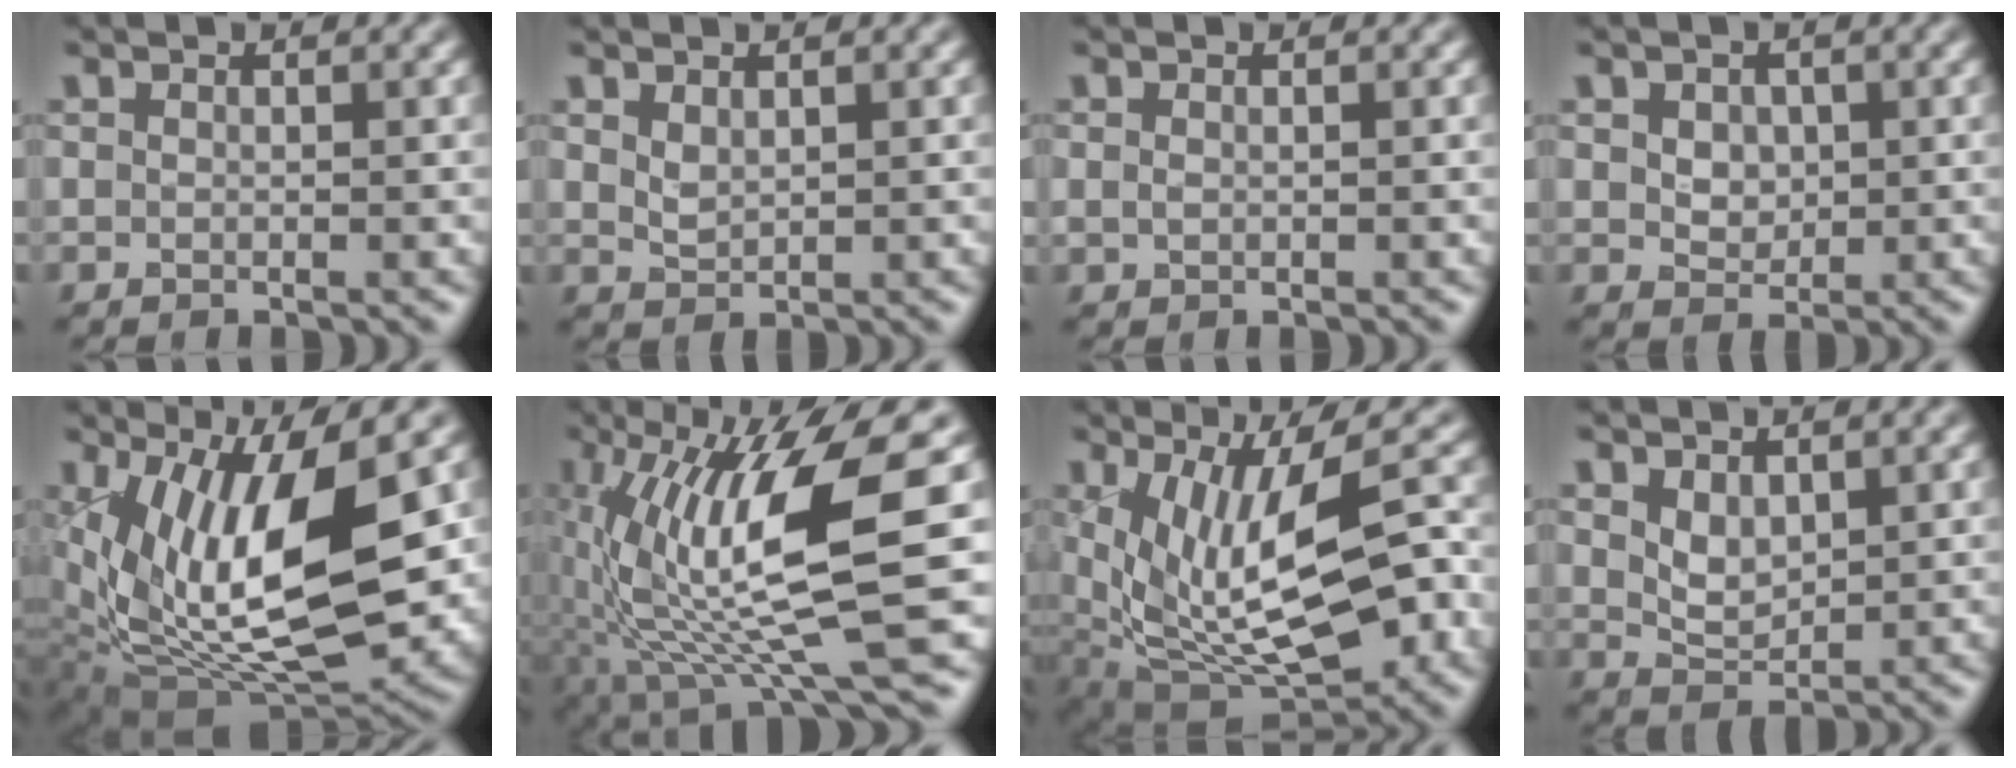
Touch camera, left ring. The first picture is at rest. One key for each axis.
{"total": 1.3, "fx": 0.8, "fy": 0.6, "fz": 0.8, "tx": -0.021, "ty": -0.002, "tz": 0.023}
{"total": 0.6, "fx": 0.1, "fy": 0.4, "fz": 0.4, "tx": -0.010, "ty": -0.001, "tz": 0.002}
{"total": 2.5, "fx": 0.6, "fy": 2.0, "fz": 1.4, "tx": -0.032, "ty": 0.003, "tz": 0.012}
{"total": 11.7, "fx": 2.4, "fy": 4.9, "fz": 10.4, "tx": -0.183, "ty": -0.018, "tz": 0.049}
{"total": 11.9, "fx": 0.4, "fy": 2.5, "fz": 11.7, "tx": -0.211, "ty": -0.009, "tz": 0.011}
{"total": 11.6, "fx": -0.2, "fy": 5.1, "fz": 10.4, "tx": -0.181, "ty": -0.020, "tz": 0.007}
{"total": 2.3, "fx": 1.1, "fy": 1.4, "fz": 1.5, "tx": -0.033, "ty": -0.006, "tz": 0.028}